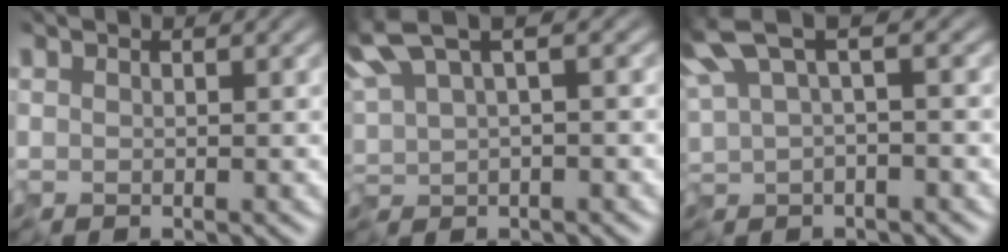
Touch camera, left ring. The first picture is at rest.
{"total": 3.9, "force": [1.5, 1.3, 3.3], "torque": [-0.088, 0.014, 0.031]}
{"total": 5.1, "force": [1.8, 1.8, 4.4], "torque": [-0.109, 0.011, 0.037]}